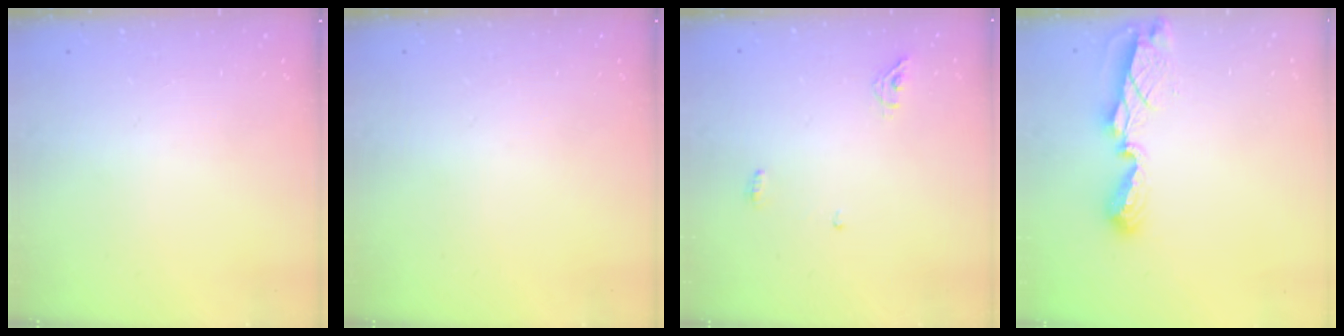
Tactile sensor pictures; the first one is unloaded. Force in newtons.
{"total": 0.0}
{"total": 5.1, "press": 5.0, "slide": 0.8}
{"total": 8.3, "press": 8.3, "slide": 0.7}